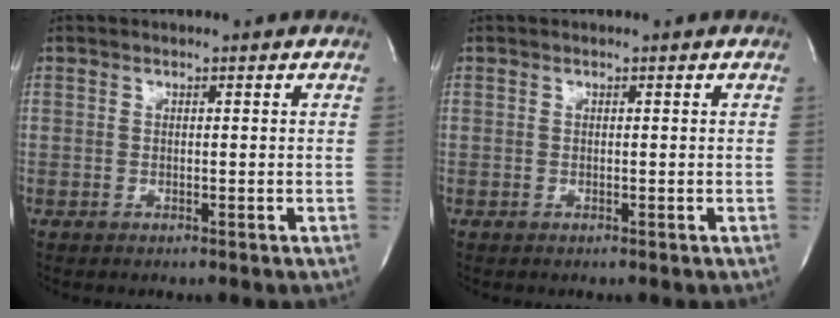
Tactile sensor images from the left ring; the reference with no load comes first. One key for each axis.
{"total": 0.0}